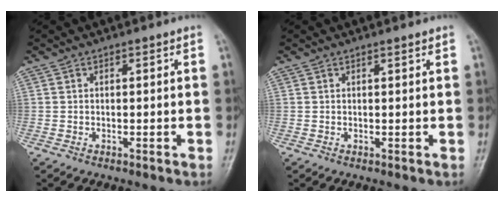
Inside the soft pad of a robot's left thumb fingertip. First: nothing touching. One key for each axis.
{"total": 0.7, "fx": 0.5, "fy": 0.1, "fz": 0.4, "tx": -0.007, "ty": -0.003, "tz": 0.007}